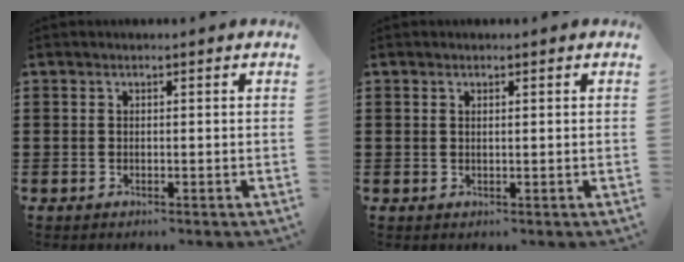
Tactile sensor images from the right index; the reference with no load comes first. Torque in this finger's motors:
{"motor_torque": [-0.06, 0.19, -0.01, -0.01]}